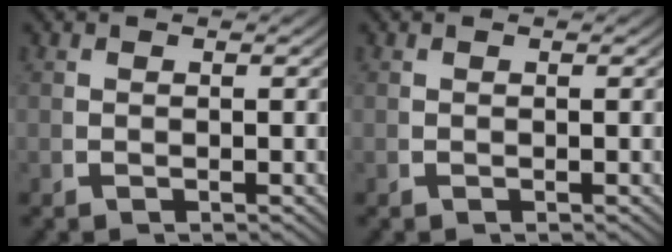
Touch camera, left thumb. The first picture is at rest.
{"total": 0.0}